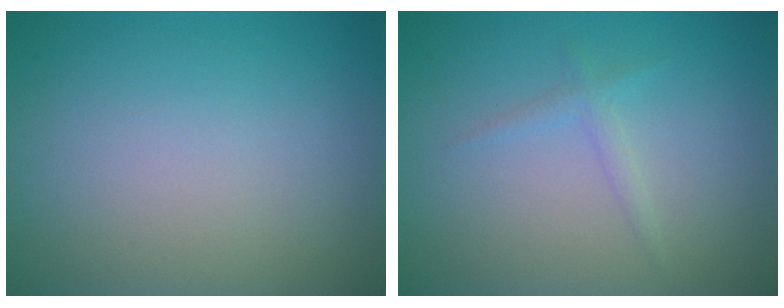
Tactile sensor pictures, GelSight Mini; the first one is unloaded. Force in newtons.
{"total": 1.1, "press": 1.1, "slide": 0.1}